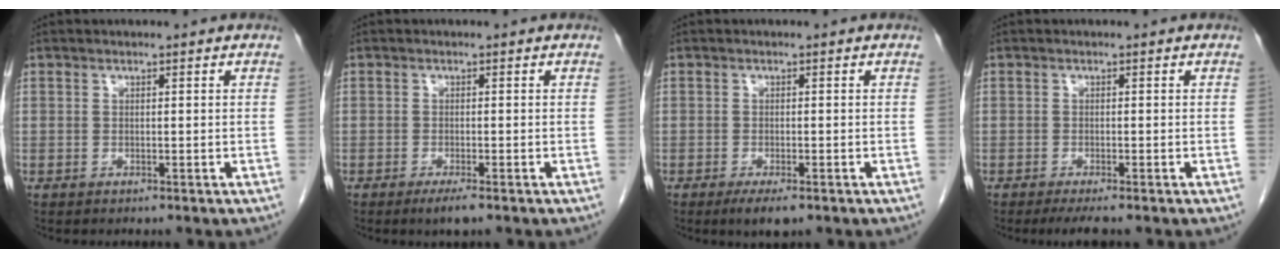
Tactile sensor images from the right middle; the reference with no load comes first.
{"total": 2.4, "force": [-1.6, 0.2, 1.8], "torque": [-0.032, -0.005, -0.027]}
{"total": 3.4, "force": [-2.2, 0.8, 2.5], "torque": [-0.039, -0.005, -0.032]}
{"total": 2.9, "force": [-2.2, 0.1, 1.8], "torque": [-0.028, -0.006, -0.036]}